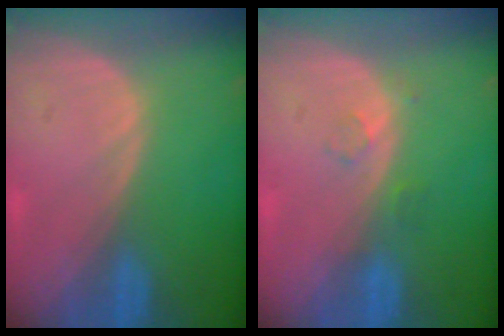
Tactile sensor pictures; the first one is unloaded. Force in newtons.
{"total": 1.7, "press": 1.7, "slide": 0.2}